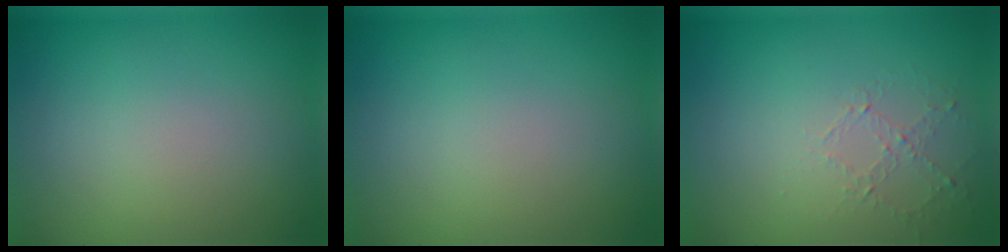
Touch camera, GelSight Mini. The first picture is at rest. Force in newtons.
{"total": 0.0}
{"total": 1.0, "press": 0.4, "slide": 0.9}